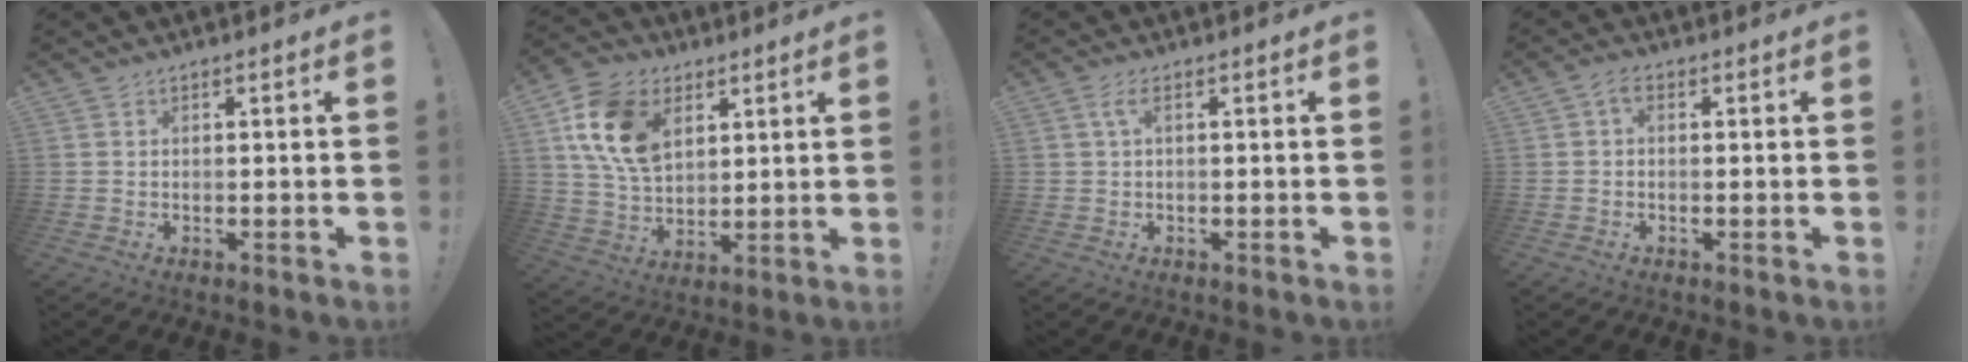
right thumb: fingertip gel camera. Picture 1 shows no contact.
{"total": 17.0, "force": [6.7, 11.7, 10.3], "torque": [-0.195, -0.019, 0.130]}
{"total": 2.6, "force": [0.5, 0.5, 2.5], "torque": [-0.055, 0.007, 0.008]}
{"total": 2.1, "force": [0.3, 1.1, 1.8], "torque": [-0.037, 0.004, 0.004]}